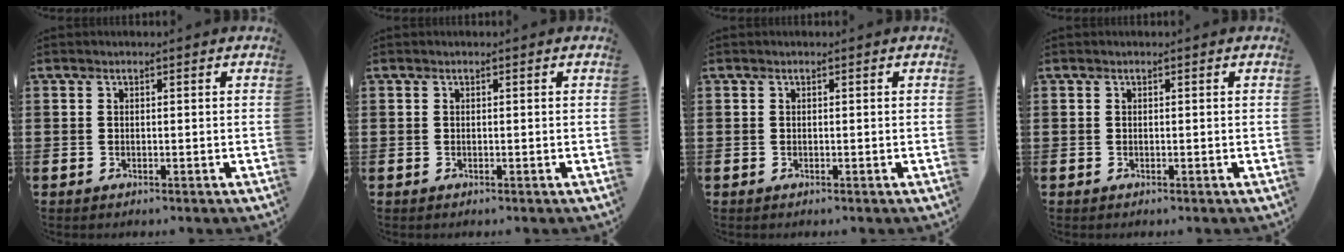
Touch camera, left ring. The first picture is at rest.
{"total": 0.0}
{"total": 0.0}
{"total": 0.0}